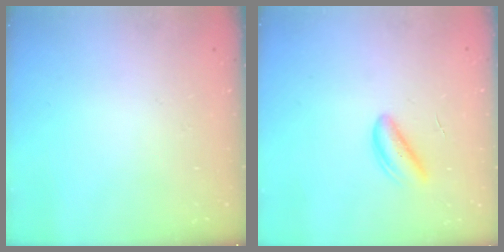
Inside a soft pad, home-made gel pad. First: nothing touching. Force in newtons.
{"total": 2.9, "press": 2.9, "slide": 0.1}